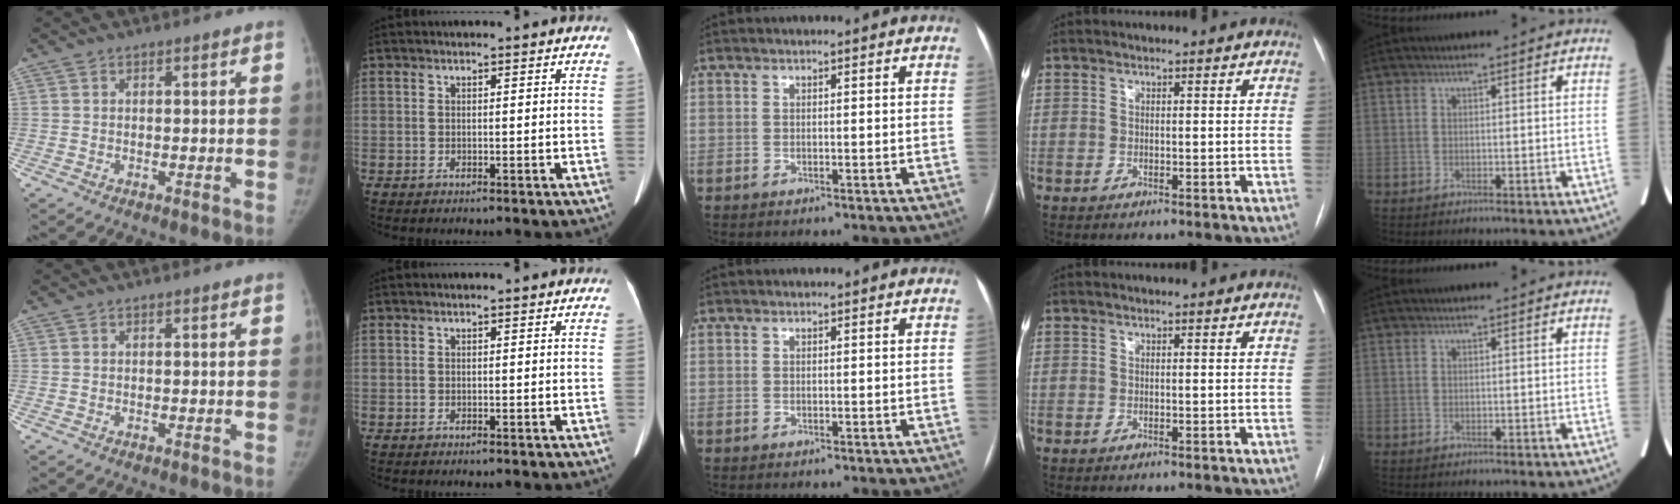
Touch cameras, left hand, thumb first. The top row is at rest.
{}